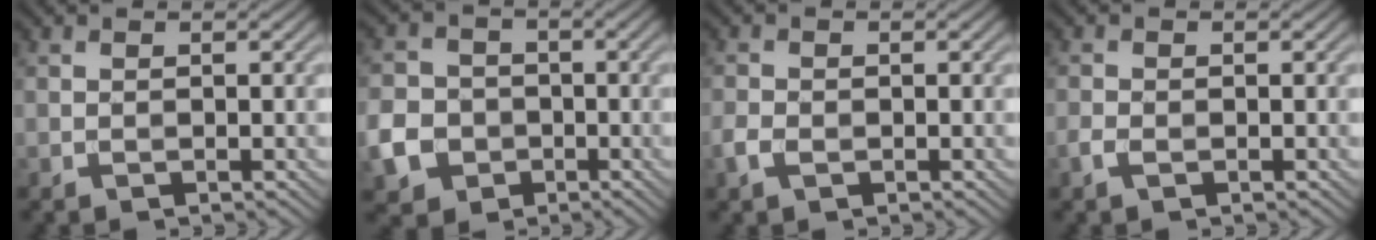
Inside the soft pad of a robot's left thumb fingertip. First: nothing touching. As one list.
[{"total": 6.3, "force": [-2.2, 5.4, 2.5], "torque": [-0.069, -0.011, -0.052]}, {"total": 2.0, "force": [-0.8, 1.4, 1.3], "torque": [-0.034, -0.003, -0.020]}, {"total": 1.4, "force": [-0.7, 0.7, 1.0], "torque": [-0.025, -0.002, -0.016]}]